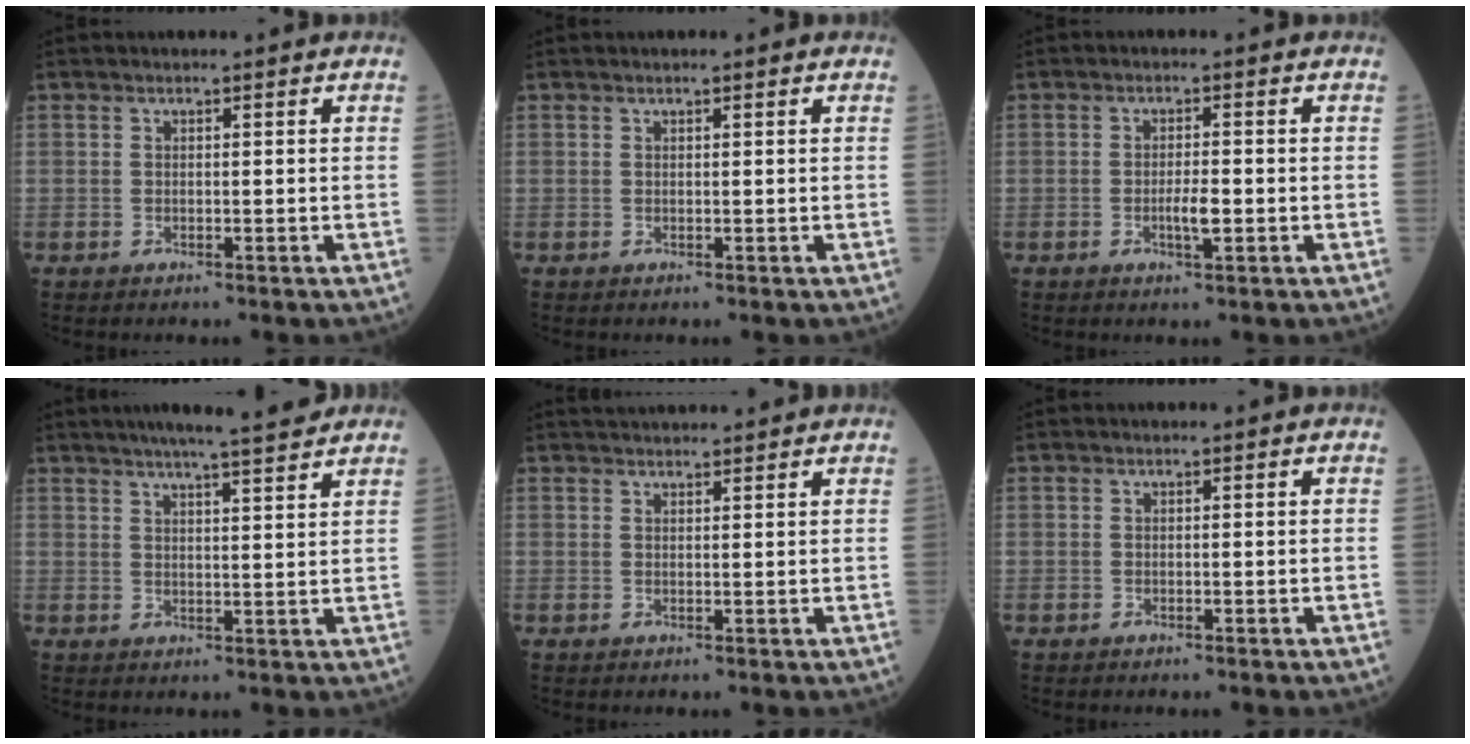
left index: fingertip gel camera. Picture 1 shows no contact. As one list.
[{"total": 1.1, "force": [0.9, 0.2, 0.7], "torque": [-0.013, 0.009, 0.012]}, {"total": 2.7, "force": [-0.7, 0.4, 2.5], "torque": [-0.048, -0.001, -0.010]}, {"total": 11.4, "force": [9.8, 0.5, 5.9], "torque": [-0.087, 0.012, 0.126]}, {"total": 6.4, "force": [6.1, 0.5, 1.8], "torque": [-0.025, 0.036, 0.083]}, {"total": 0.0}]